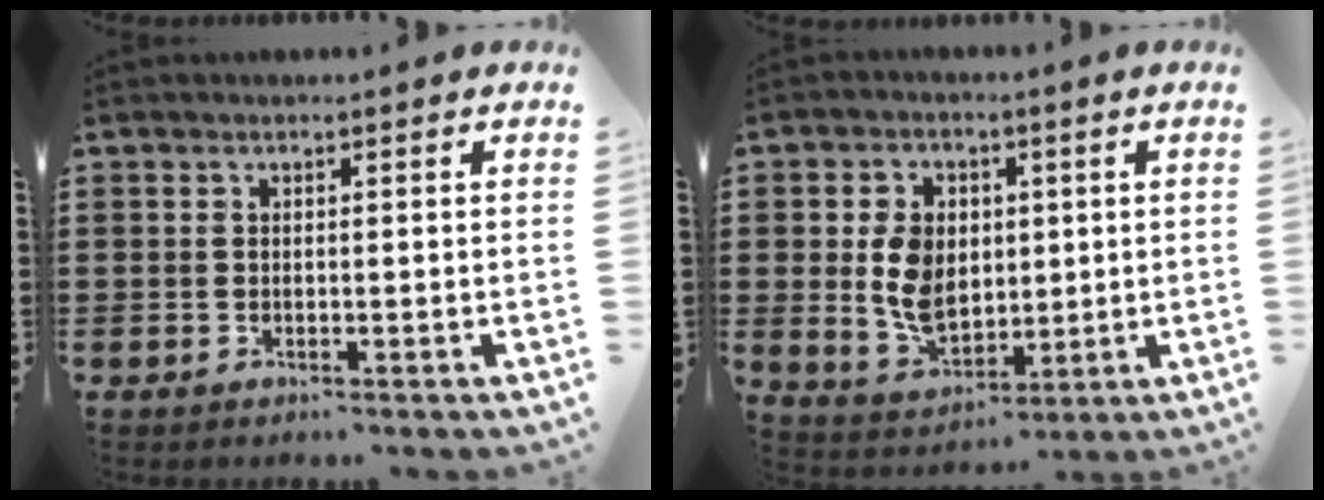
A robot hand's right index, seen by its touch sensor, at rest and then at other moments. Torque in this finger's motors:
{"motor_torque": [1.72, 0.42, 0.52, 0.21]}